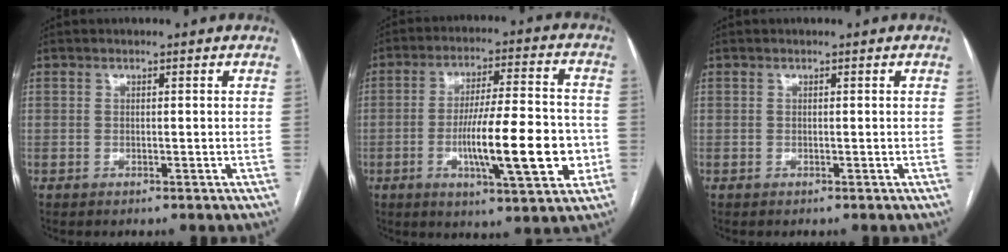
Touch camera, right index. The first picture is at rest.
{"total": 15.9, "force": [-3.7, 2.6, 15.2], "torque": [-0.246, 0.002, -0.055]}
{"total": 0.0}